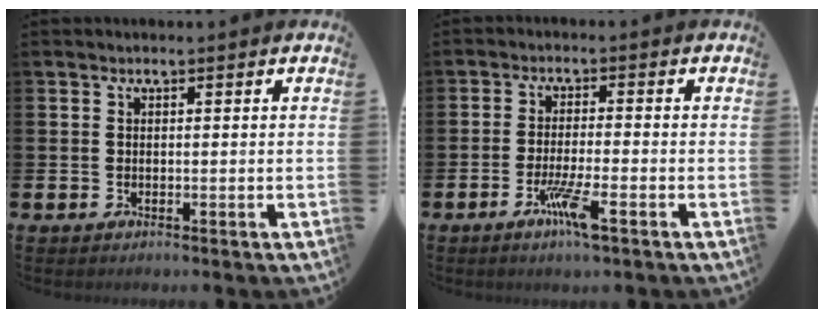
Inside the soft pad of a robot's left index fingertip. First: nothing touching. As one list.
[{"total": 4.6, "force": [-2.5, 0.5, 3.8], "torque": [-0.079, -0.008, -0.043]}]